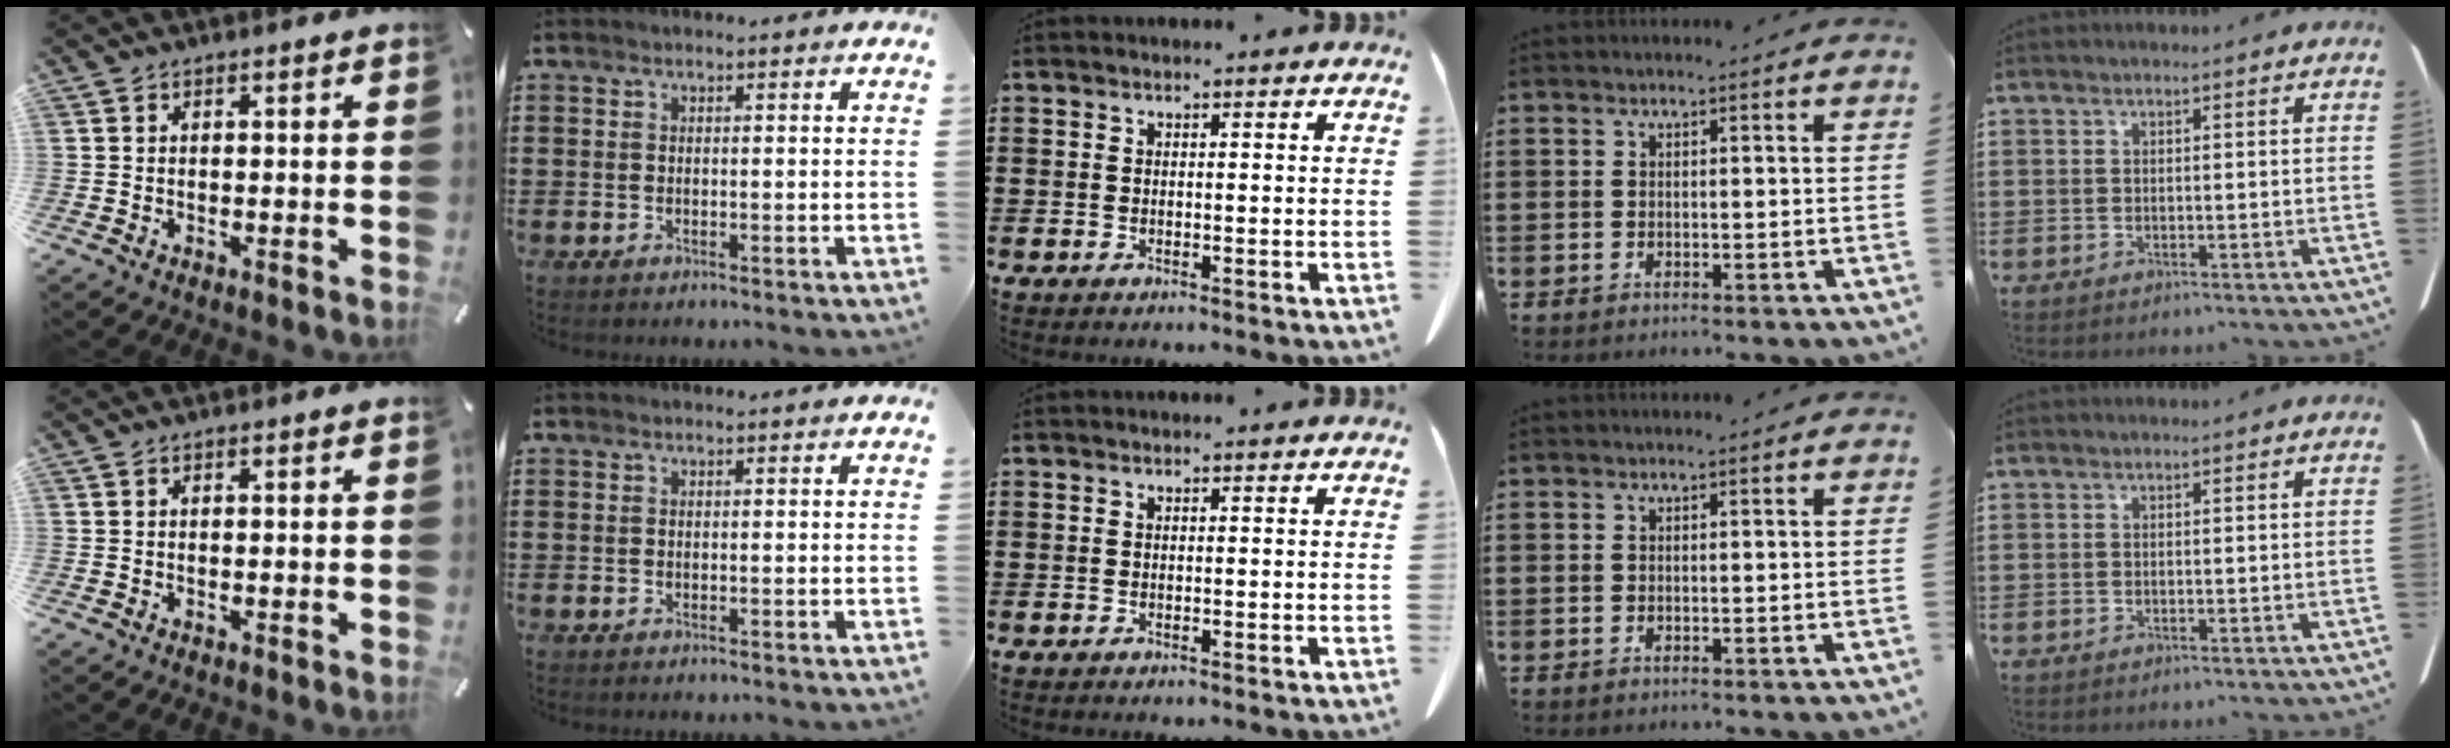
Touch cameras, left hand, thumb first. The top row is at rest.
{}